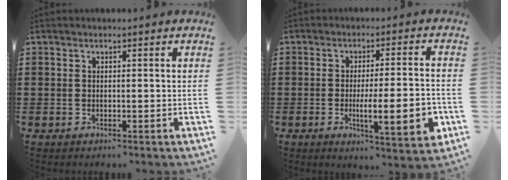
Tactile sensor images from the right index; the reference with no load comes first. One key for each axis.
{"total": 10.5, "fx": -2.5, "fy": 2.5, "fz": 9.9, "tx": -0.149, "ty": -0.012, "tz": -0.040}